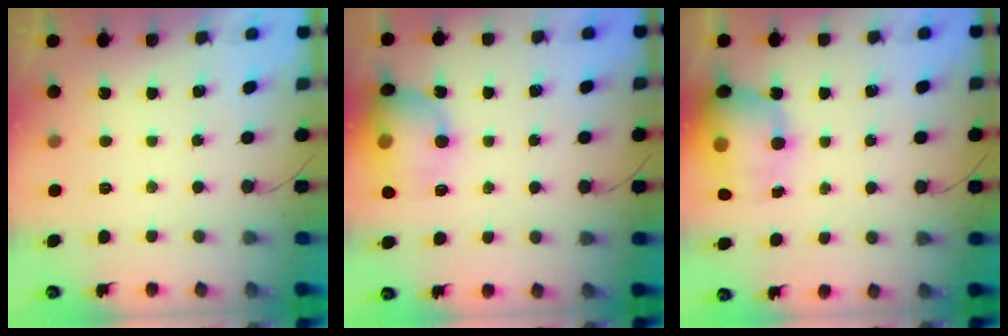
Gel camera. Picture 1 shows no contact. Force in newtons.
{"total": 15.3, "press": 14.6, "slide": 4.3}
{"total": 16.9, "press": 16.5, "slide": 3.7}